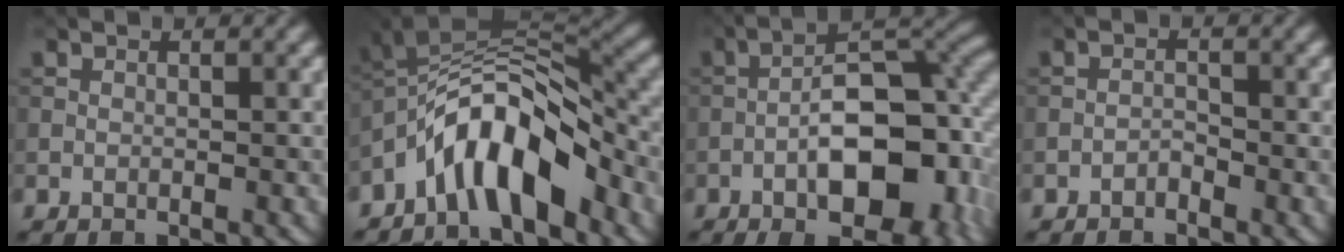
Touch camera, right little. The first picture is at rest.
{"total": 8.1, "force": [-4.5, 3.2, 6.0], "torque": [-0.086, 0.016, -0.087]}
{"total": 12.9, "force": [-4.3, 5.8, 10.7], "torque": [-0.141, 0.007, -0.070]}
{"total": 0.7, "force": [-0.5, 0.4, 0.2], "torque": [-0.005, 0.001, -0.013]}